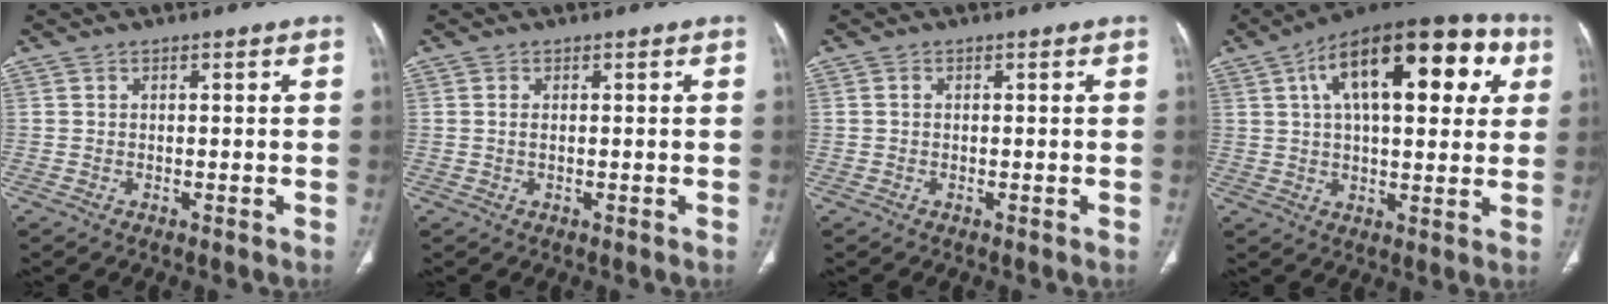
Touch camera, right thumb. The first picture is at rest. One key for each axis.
{"total": 1.0, "fx": 0.1, "fy": 0.4, "fz": 0.9, "tx": -0.023, "ty": 0.000, "tz": 0.003}
{"total": 0.5, "fx": 0.0, "fy": 0.4, "fz": 0.3, "tx": -0.006, "ty": 0.001, "tz": -0.001}
{"total": 23.9, "fx": 8.0, "fy": 10.7, "fz": 19.9, "tx": -0.275, "ty": 0.022, "tz": 0.113}